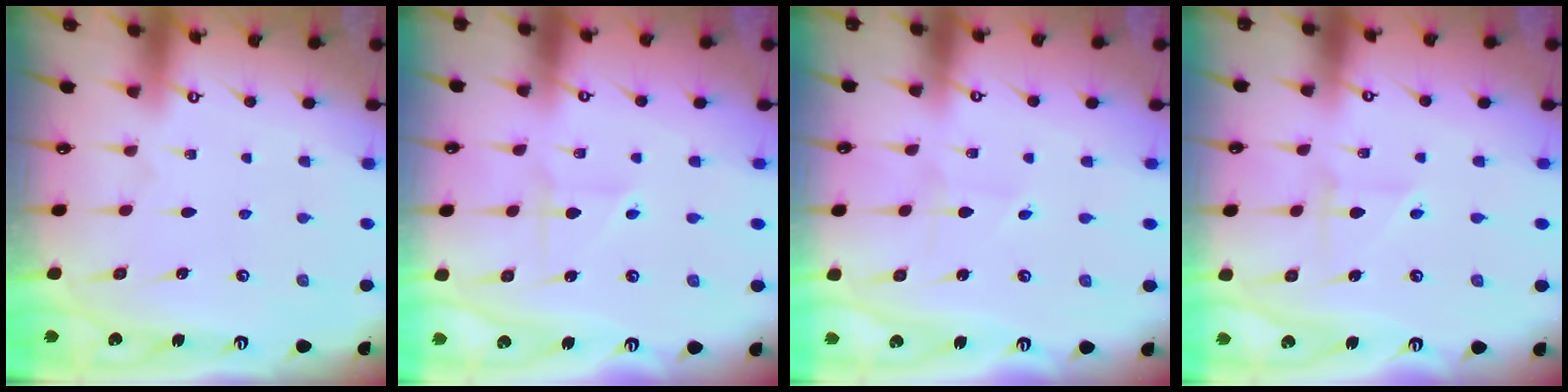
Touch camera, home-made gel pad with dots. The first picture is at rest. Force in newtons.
{"total": 2.6, "press": 2.6, "slide": 0.3}
{"total": 0.7, "press": 0.7, "slide": 0.0}
{"total": 3.3, "press": 3.3, "slide": 0.3}